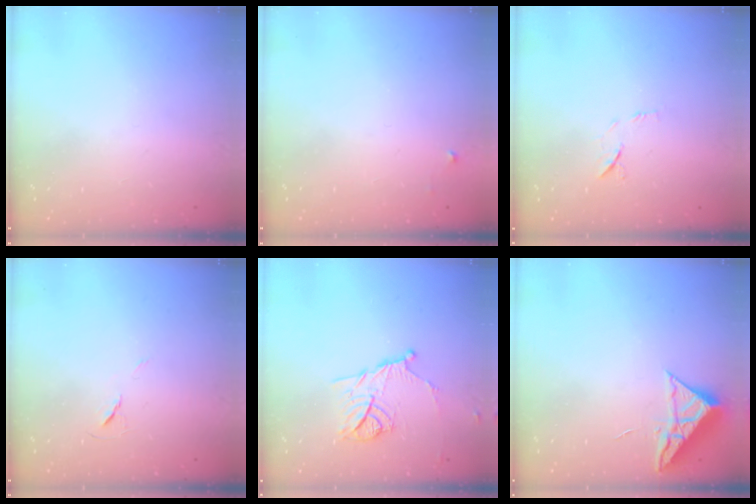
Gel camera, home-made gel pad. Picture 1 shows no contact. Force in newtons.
{"total": 2.5, "press": 2.5, "slide": 0.4}
{"total": 6.8, "press": 6.7, "slide": 0.8}
{"total": 6.0, "press": 5.5, "slide": 2.3}
{"total": 11.4, "press": 11.3, "slide": 0.7}
{"total": 6.9, "press": 6.9, "slide": 0.3}